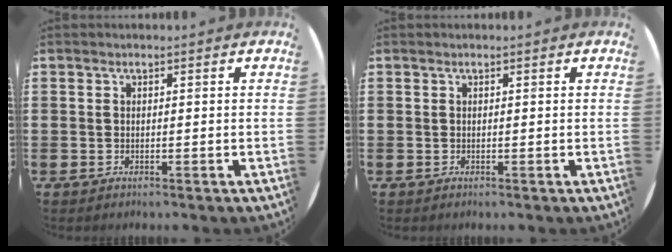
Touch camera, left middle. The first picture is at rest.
{"total": 0.0}